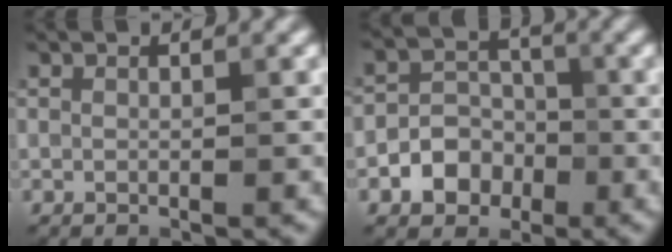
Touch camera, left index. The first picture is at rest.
{"total": 4.3, "force": [-1.8, 3.5, 1.7], "torque": [0.002, 0.009, -0.052]}